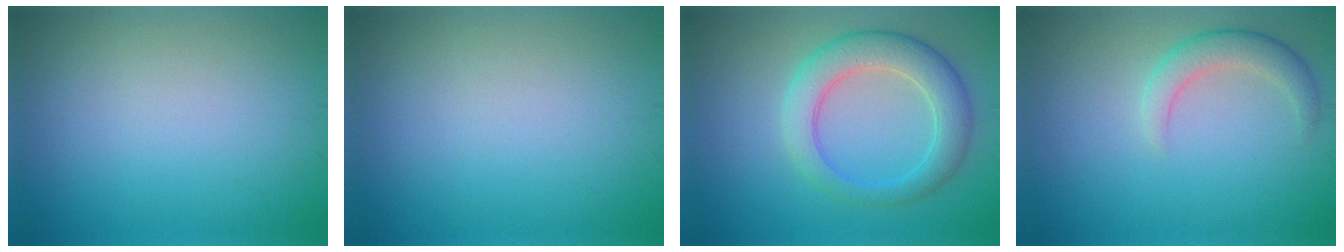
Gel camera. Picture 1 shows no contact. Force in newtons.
{"total": 0.0}
{"total": 5.2, "press": 5.2, "slide": 0.0}
{"total": 2.8, "press": 2.8, "slide": 0.1}